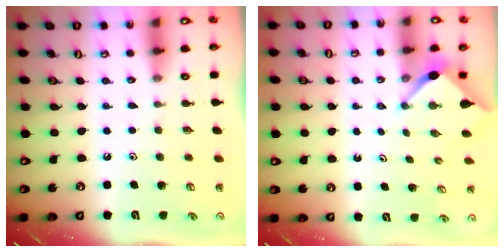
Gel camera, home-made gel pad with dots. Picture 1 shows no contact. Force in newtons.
{"total": 3.4, "press": 3.3, "slide": 0.4}